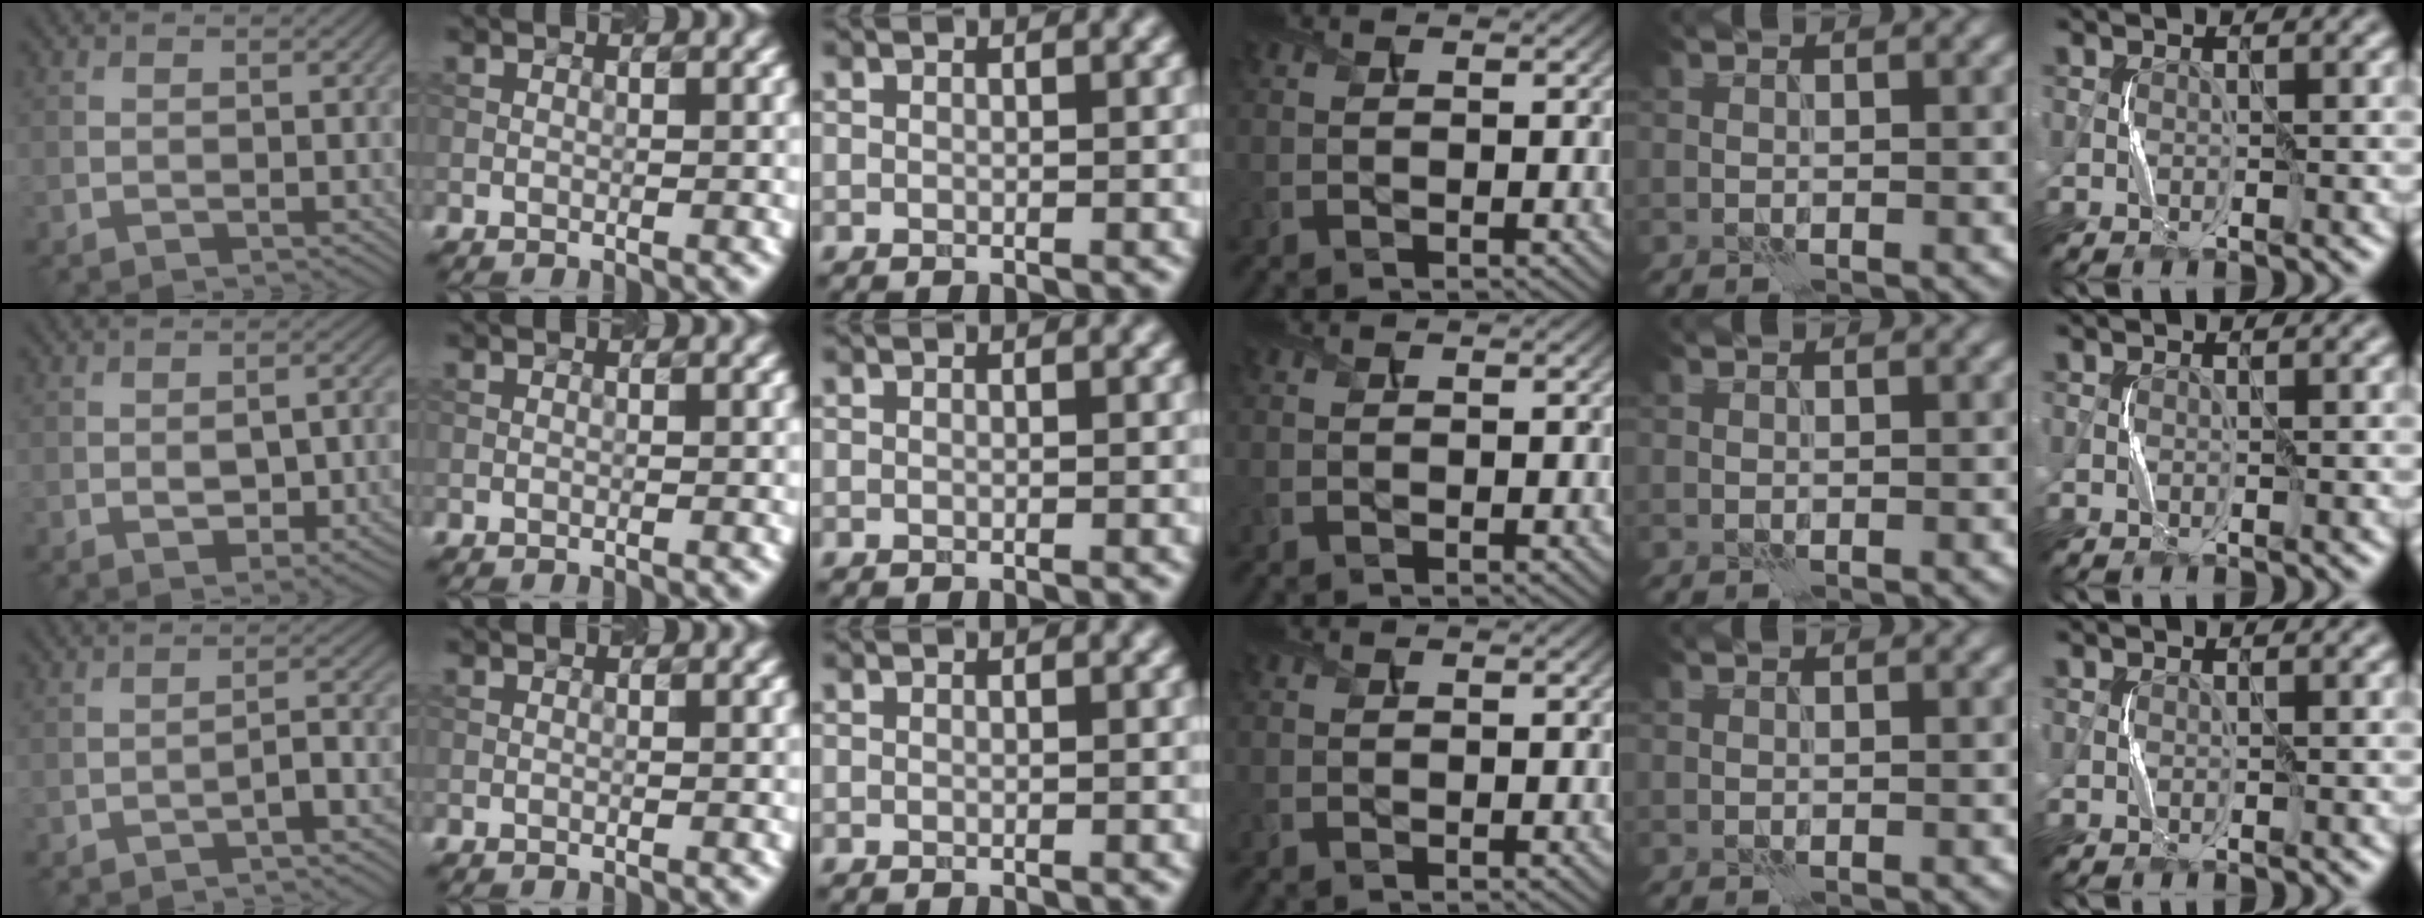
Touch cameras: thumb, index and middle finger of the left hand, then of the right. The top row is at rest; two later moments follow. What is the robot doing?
{"motion": "squeeze", "object": "air blower"}